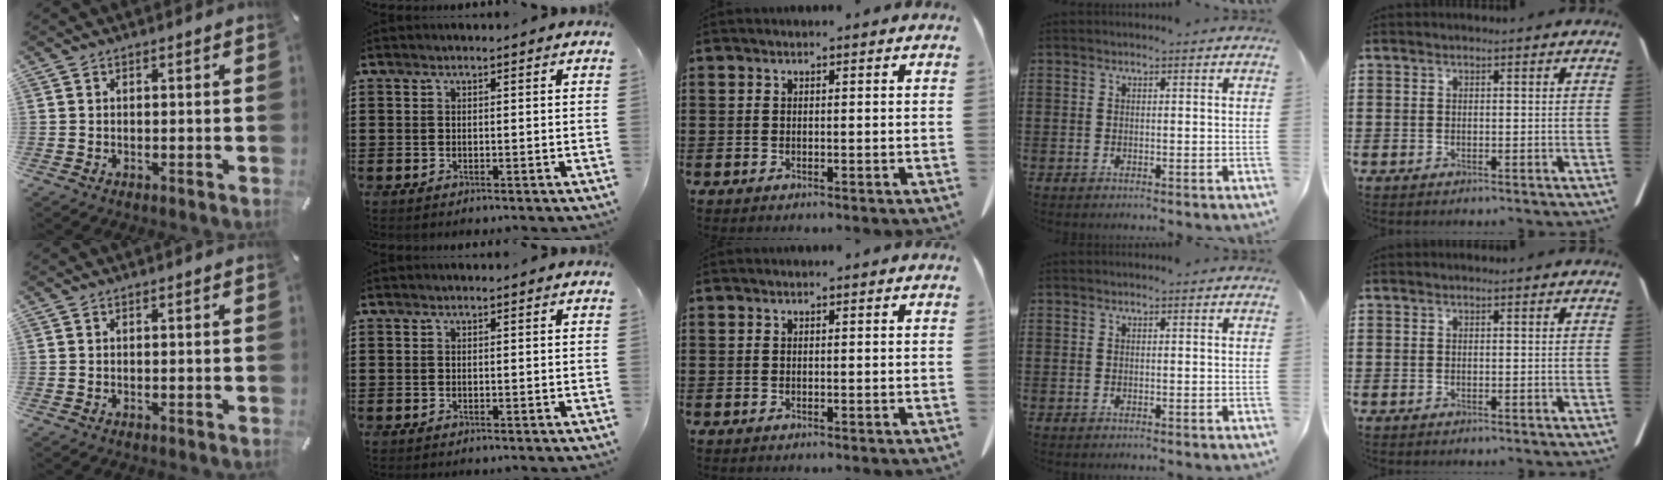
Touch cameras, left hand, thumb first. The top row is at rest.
{}